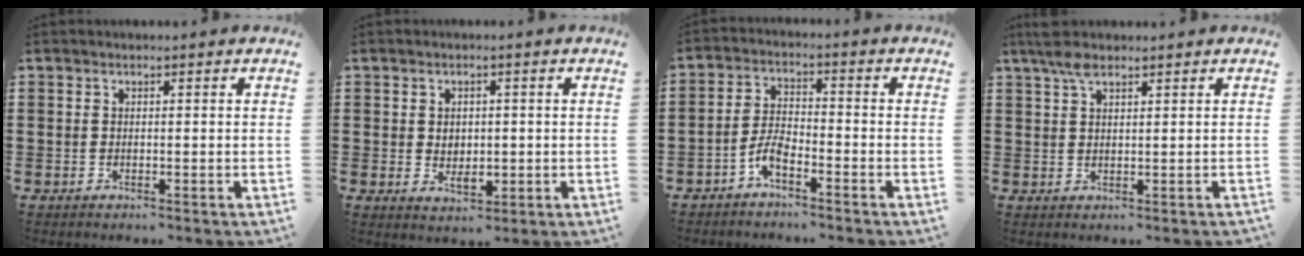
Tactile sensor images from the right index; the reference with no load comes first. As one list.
[{"total": 2.3, "force": [0.2, 1.9, 1.4], "torque": [-0.015, 0.001, -0.001]}, {"total": 4.2, "force": [-2.9, 1.3, 2.8], "torque": [-0.073, 0.003, -0.061]}, {"total": 3.5, "force": [2.3, 1.1, 2.4], "torque": [-0.054, 0.005, 0.041]}]